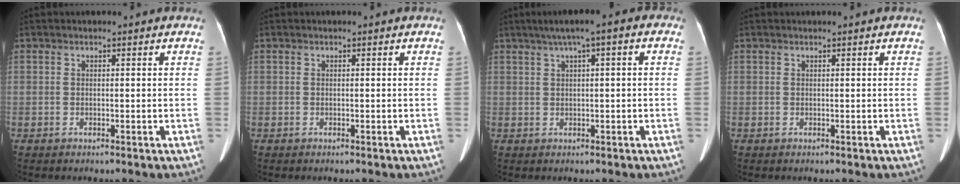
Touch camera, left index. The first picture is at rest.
{"total": 0.0}
{"total": 5.8, "force": [2.6, 0.9, 5.1], "torque": [-0.082, 0.030, 0.035]}
{"total": 0.0}